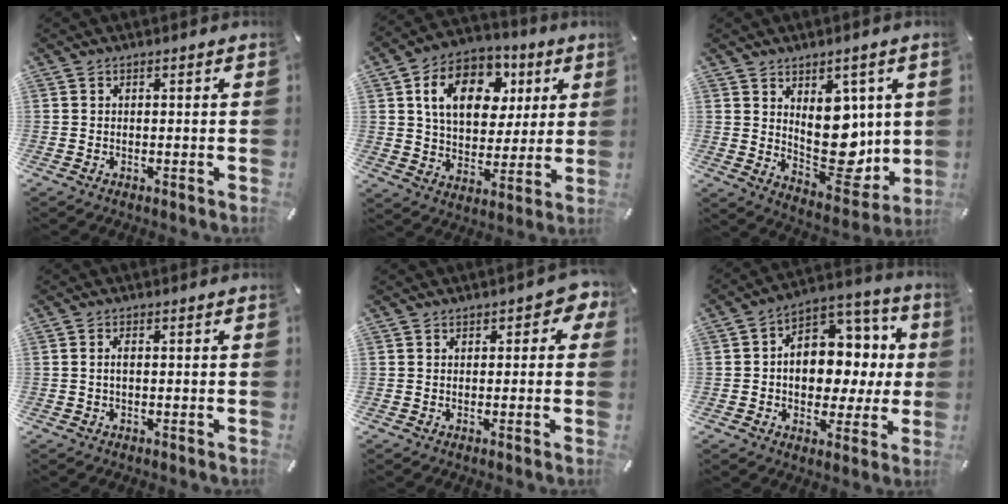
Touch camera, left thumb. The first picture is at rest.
{"total": 15.0, "force": [5.5, 10.9, 8.7], "torque": [-0.143, -0.005, 0.101]}
{"total": 13.2, "force": [3.4, 9.4, 8.5], "torque": [-0.103, -0.043, 0.071]}
{"total": 1.2, "force": [-0.1, 0.5, 1.1], "torque": [-0.023, 0.002, -0.003]}
{"total": 2.9, "force": [0.9, 2.0, 1.8], "torque": [-0.013, 0.000, 0.010]}
{"total": 11.9, "force": [-0.3, 9.5, 7.1], "torque": [-0.099, -0.011, 0.002]}